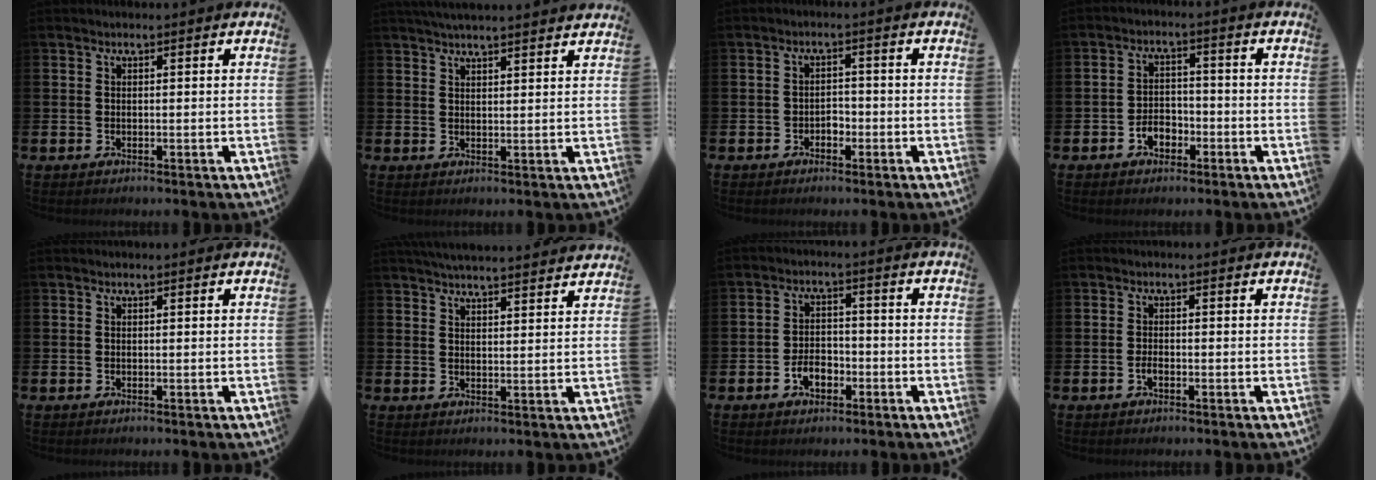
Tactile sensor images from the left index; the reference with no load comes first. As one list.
[{"total": 3.5, "force": [3.4, -0.2, 0.6], "torque": [-0.014, -0.013, 0.061]}, {"total": 1.7, "force": [-1.1, 1.2, 0.6], "torque": [-0.012, 0.002, -0.026]}, {"total": 3.3, "force": [-2.0, 2.3, 1.4], "torque": [-0.028, 0.007, -0.043]}, {"total": 0.0}, {"total": 4.4, "force": [4.3, -0.2, 0.5], "torque": [-0.015, -0.025, 0.077]}, {"total": 3.7, "force": [-1.8, 2.4, 2.2], "torque": [-0.030, 0.002, -0.039]}, {"total": 1.2, "force": [-0.6, 0.5, 0.9], "torque": [-0.023, 0.002, -0.011]}]